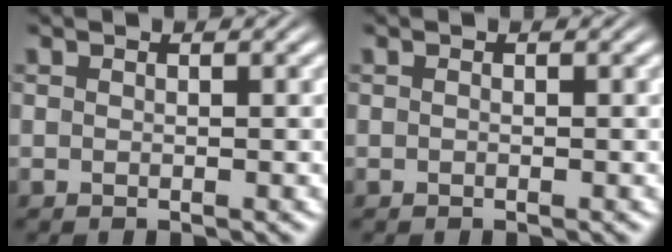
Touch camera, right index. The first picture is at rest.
{"total": 0.0}